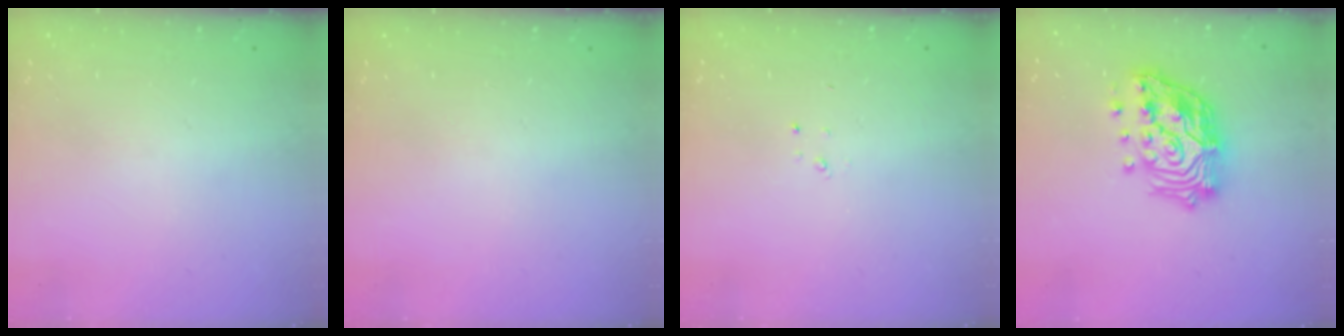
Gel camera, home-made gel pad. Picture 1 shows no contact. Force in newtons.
{"total": 0.0}
{"total": 1.5, "press": 1.5, "slide": 0.2}
{"total": 19.6, "press": 19.5, "slide": 2.3}